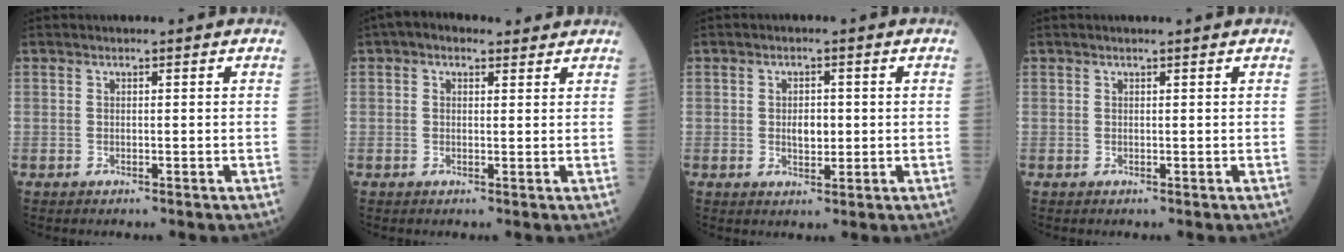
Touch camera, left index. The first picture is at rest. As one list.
[{"total": 4.2, "force": [2.9, 2.2, 2.1], "torque": [-0.037, 0.032, 0.047]}, {"total": 3.0, "force": [0.0, 1.7, 2.5], "torque": [-0.042, 0.001, 0.003]}, {"total": 1.1, "force": [0.9, -0.2, 0.5], "torque": [-0.010, 0.003, 0.015]}]